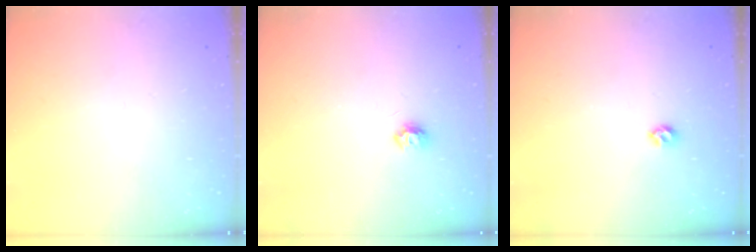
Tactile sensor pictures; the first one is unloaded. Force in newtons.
{"total": 4.7, "press": 4.7, "slide": 0.5}
{"total": 5.3, "press": 5.3, "slide": 0.7}